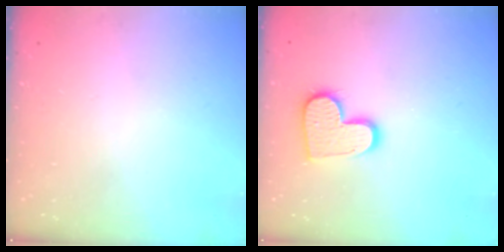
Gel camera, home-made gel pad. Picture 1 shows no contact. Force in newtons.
{"total": 13.8, "press": 13.7, "slide": 1.0}